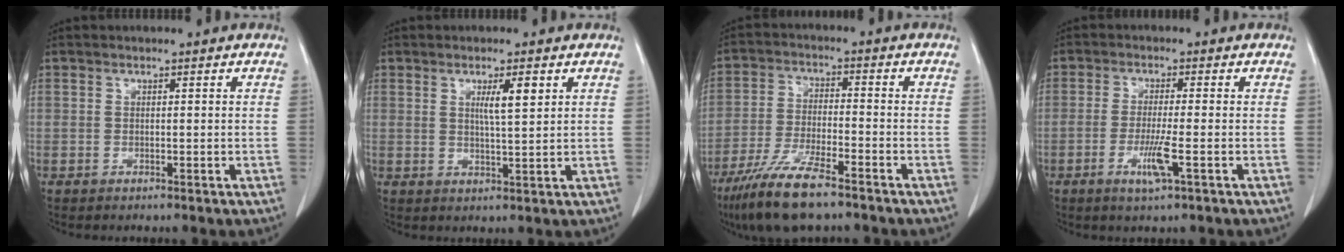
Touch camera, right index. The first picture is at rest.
{"total": 3.9, "force": [1.5, 0.2, 3.5], "torque": [-0.060, -0.002, 0.026]}
{"total": 11.2, "force": [-8.1, 1.9, 7.5], "torque": [-0.148, -0.026, -0.146]}
{"total": 4.8, "force": [-1.9, -0.1, 4.4], "torque": [-0.087, -0.012, -0.036]}